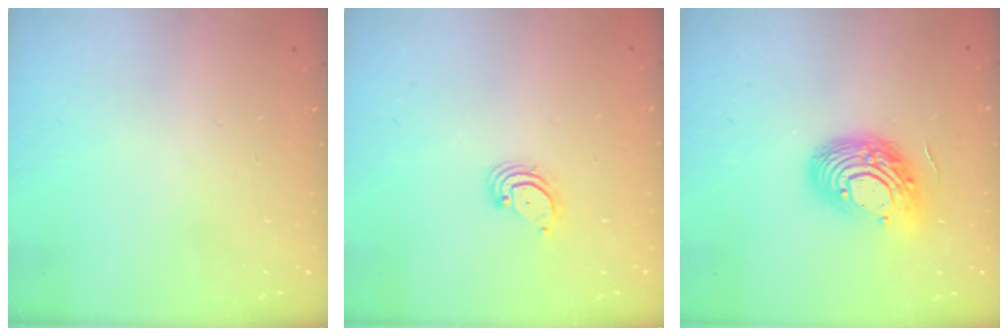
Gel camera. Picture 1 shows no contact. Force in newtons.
{"total": 3.1, "press": 3.1, "slide": 0.3}
{"total": 14.5, "press": 14.5, "slide": 1.0}